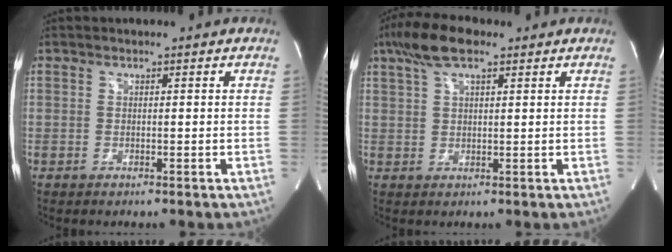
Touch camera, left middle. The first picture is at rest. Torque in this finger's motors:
{"motor_torque": [1.16, -0.43, 0.10, 0.13]}